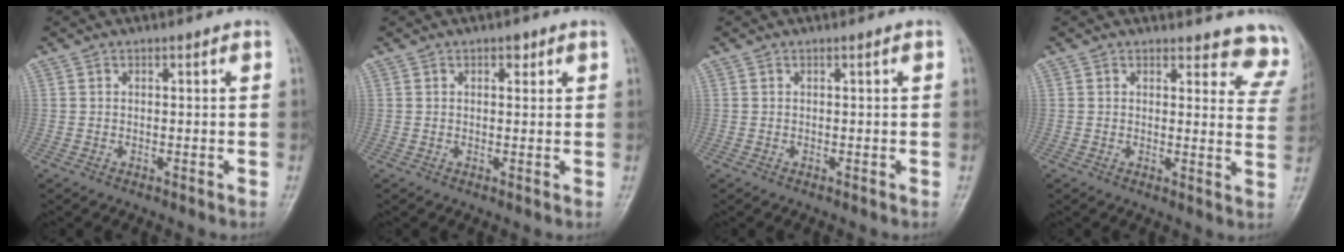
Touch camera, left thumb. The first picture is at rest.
{"total": 1.8, "force": [1.0, 1.0, 1.1], "torque": [-0.005, -0.002, 0.011]}
{"total": 0.0}
{"total": 10.1, "force": [9.6, 3.0, 0.5], "torque": [0.050, -0.082, 0.067]}